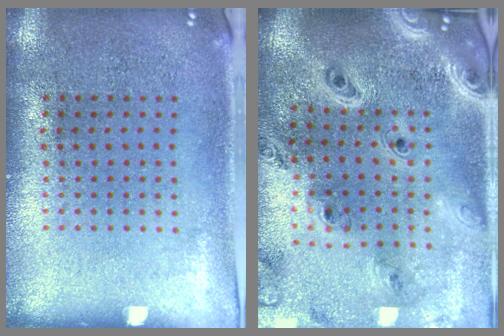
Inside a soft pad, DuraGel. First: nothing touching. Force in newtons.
{"total": 2.6, "press": 2.3, "slide": 1.2}